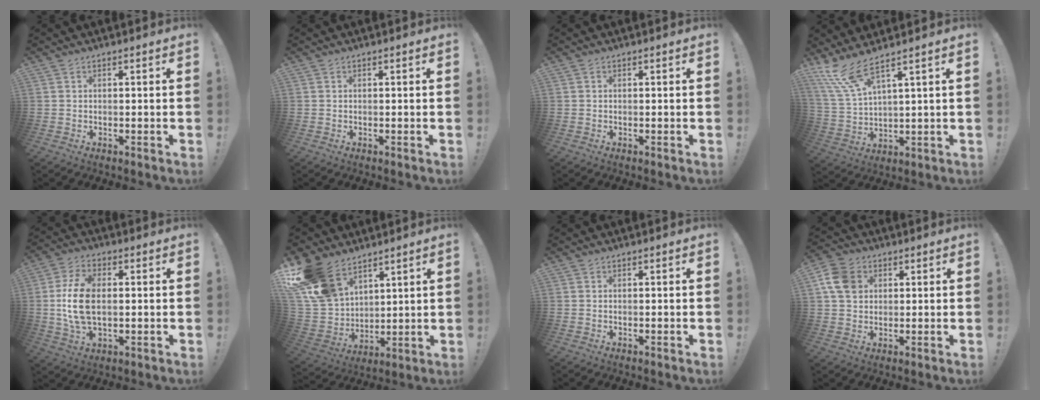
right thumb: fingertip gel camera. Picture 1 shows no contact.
{"total": 0.0}
{"total": 0.0}
{"total": 9.1, "force": [6.8, 1.6, 5.8], "torque": [-0.121, -0.033, 0.127]}
{"total": 13.3, "force": [0.2, 7.8, 10.7], "torque": [-0.221, 0.000, 0.006]}
{"total": 17.3, "force": [11.5, 10.4, 7.7], "torque": [-0.159, -0.068, 0.225]}
{"total": 0.0}
{"total": 10.2, "force": [3.2, 8.0, 5.5], "torque": [-0.099, -0.003, 0.064]}